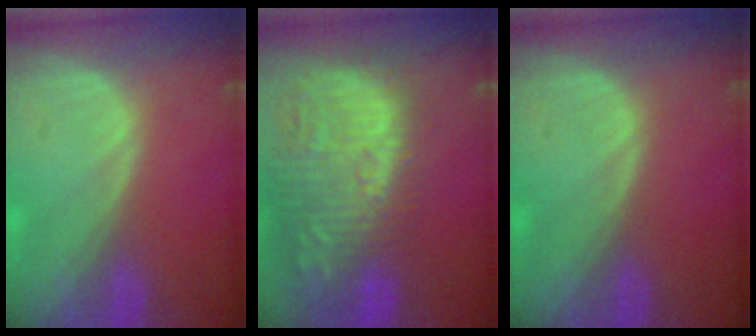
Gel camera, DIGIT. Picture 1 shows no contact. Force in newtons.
{"total": 15.0, "press": 12.8, "slide": 7.8}
{"total": 0.0}